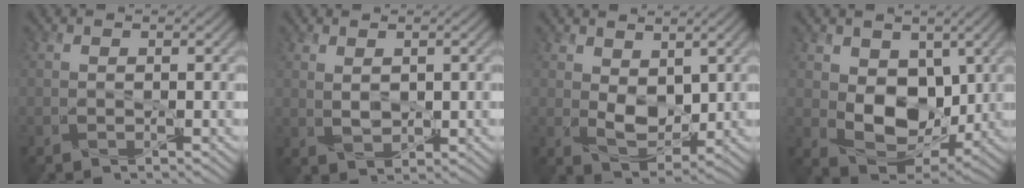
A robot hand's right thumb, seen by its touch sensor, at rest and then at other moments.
{"total": 2.1, "force": [1.0, 0.6, 1.8], "torque": [-0.049, -0.003, 0.020]}
{"total": 5.5, "force": [1.5, 3.0, 4.4], "torque": [-0.098, -0.011, 0.024]}
{"total": 9.6, "force": [0.9, 6.4, 7.1], "torque": [-0.146, -0.021, 0.021]}